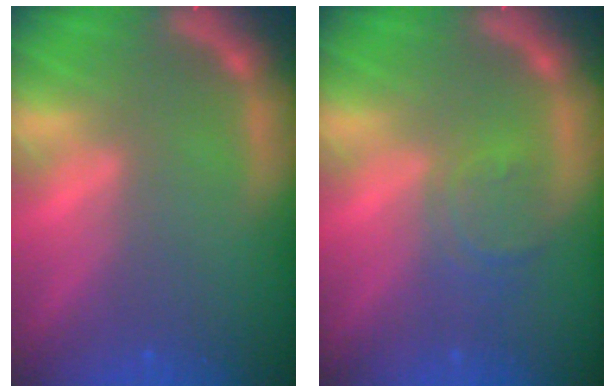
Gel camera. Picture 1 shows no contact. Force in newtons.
{"total": 3.0}